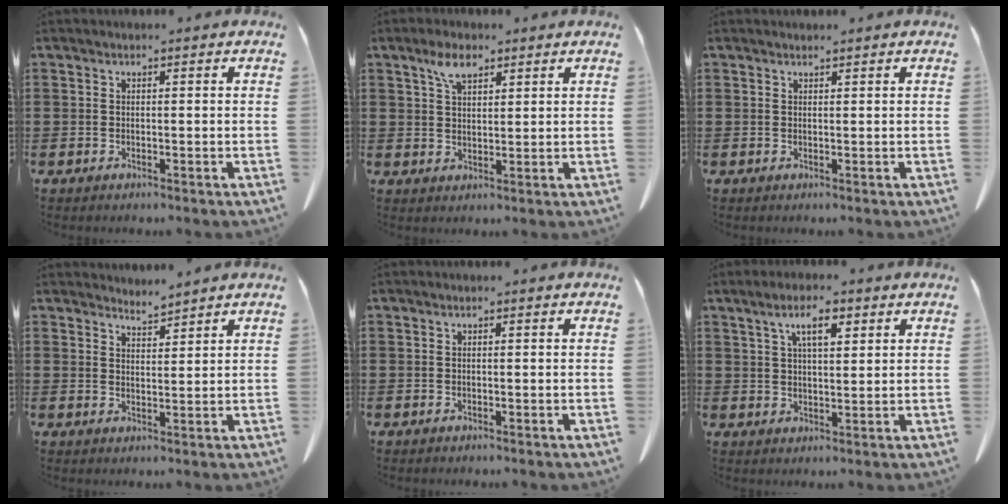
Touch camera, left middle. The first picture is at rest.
{"total": 4.3, "force": [2.7, 1.9, 2.7], "torque": [-0.061, 0.007, 0.048]}
{"total": 0.6, "force": [0.6, 0.0, 0.1], "torque": [-0.005, -0.001, 0.012]}
{"total": 2.8, "force": [2.8, -0.1, -0.2], "torque": [-0.004, -0.009, 0.053]}
{"total": 0.0}
{"total": 5.3, "force": [2.9, 1.7, 4.1], "torque": [-0.080, 0.008, 0.047]}